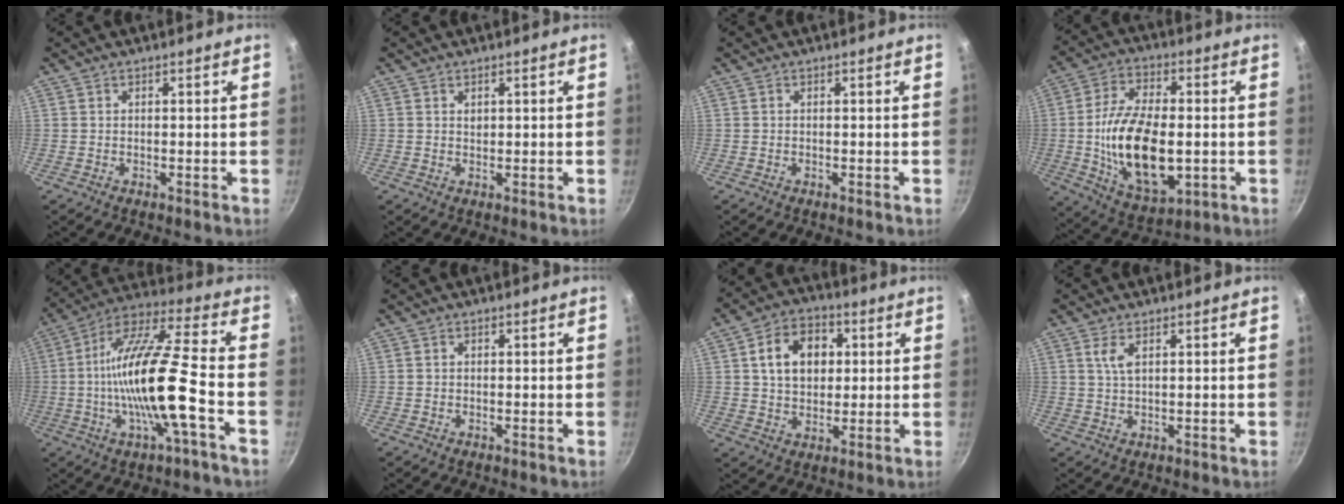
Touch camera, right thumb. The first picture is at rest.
{"total": 0.9, "force": [0.4, 0.6, 0.5], "torque": [-0.003, 0.000, 0.007]}
{"total": 0.0}
{"total": 19.1, "force": [-1.8, 10.1, 16.1], "torque": [-0.281, 0.005, -0.023]}
{"total": 18.5, "force": [-3.8, 3.3, 17.8], "torque": [-0.325, 0.029, -0.080]}
{"total": 0.6, "force": [0.0, 0.6, 0.2], "torque": [-0.003, 0.003, -0.001]}
{"total": 11.6, "force": [2.5, 8.5, 7.4], "torque": [-0.094, 0.009, 0.034]}
{"total": 2.4, "force": [1.0, 1.0, 1.9], "torque": [-0.037, -0.003, 0.021]}